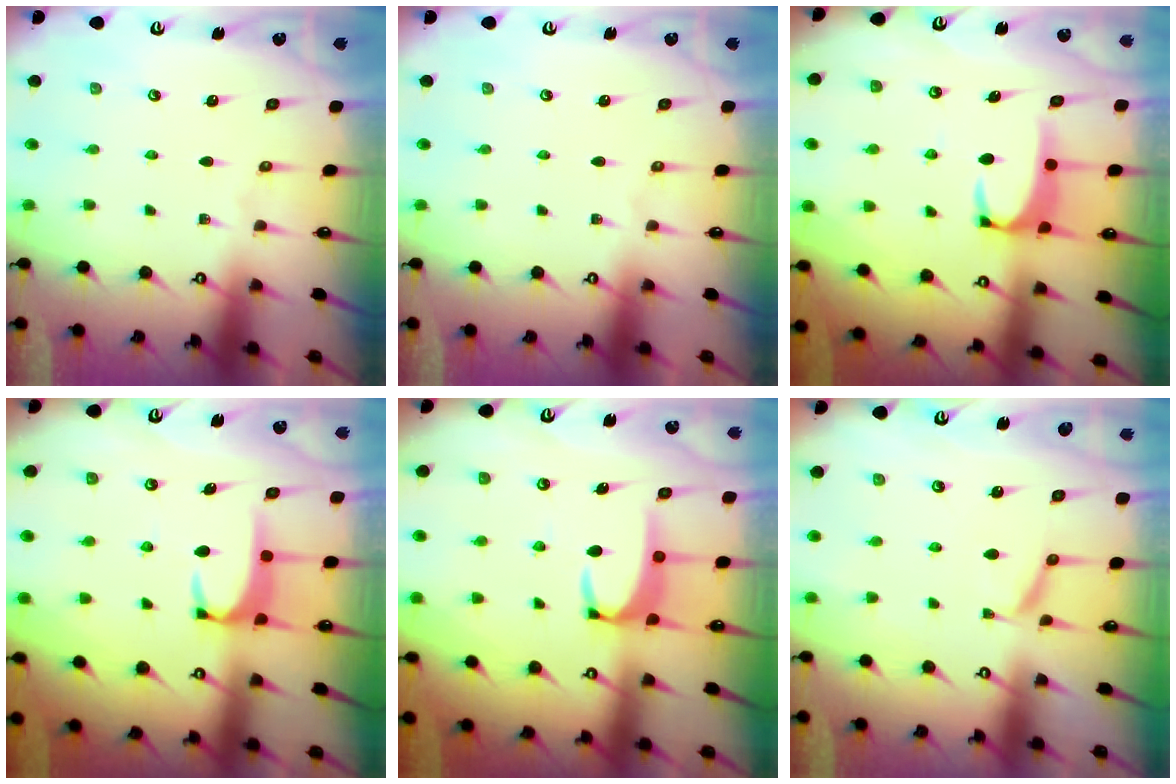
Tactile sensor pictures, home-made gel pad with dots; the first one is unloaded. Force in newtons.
{"total": 0.0}
{"total": 2.0, "press": 2.0, "slide": 0.3}
{"total": 2.5, "press": 2.4, "slide": 0.6}
{"total": 3.5, "press": 3.5, "slide": 0.3}
{"total": 2.3, "press": 2.0, "slide": 1.1}